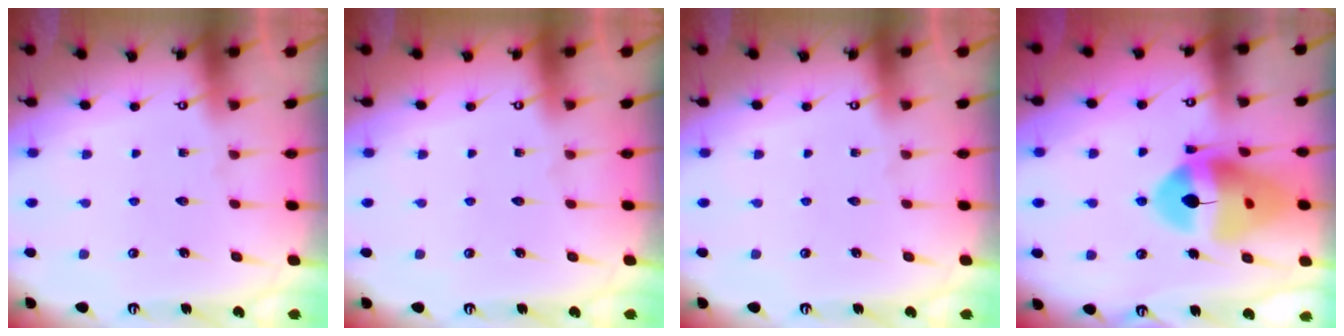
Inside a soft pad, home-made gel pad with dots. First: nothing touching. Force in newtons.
{"total": 0.0}
{"total": 0.0}
{"total": 16.2, "press": 16.1, "slide": 1.8}